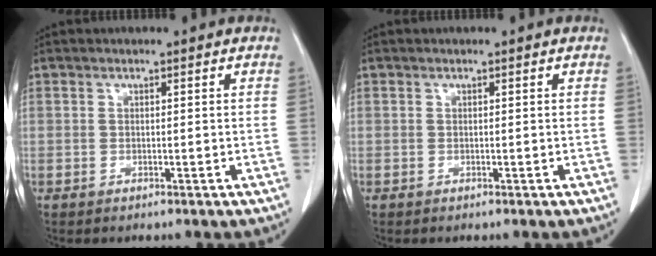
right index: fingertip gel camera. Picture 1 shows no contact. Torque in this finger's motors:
{"motor_torque": [0.00, 0.00, 0.00, 0.00]}